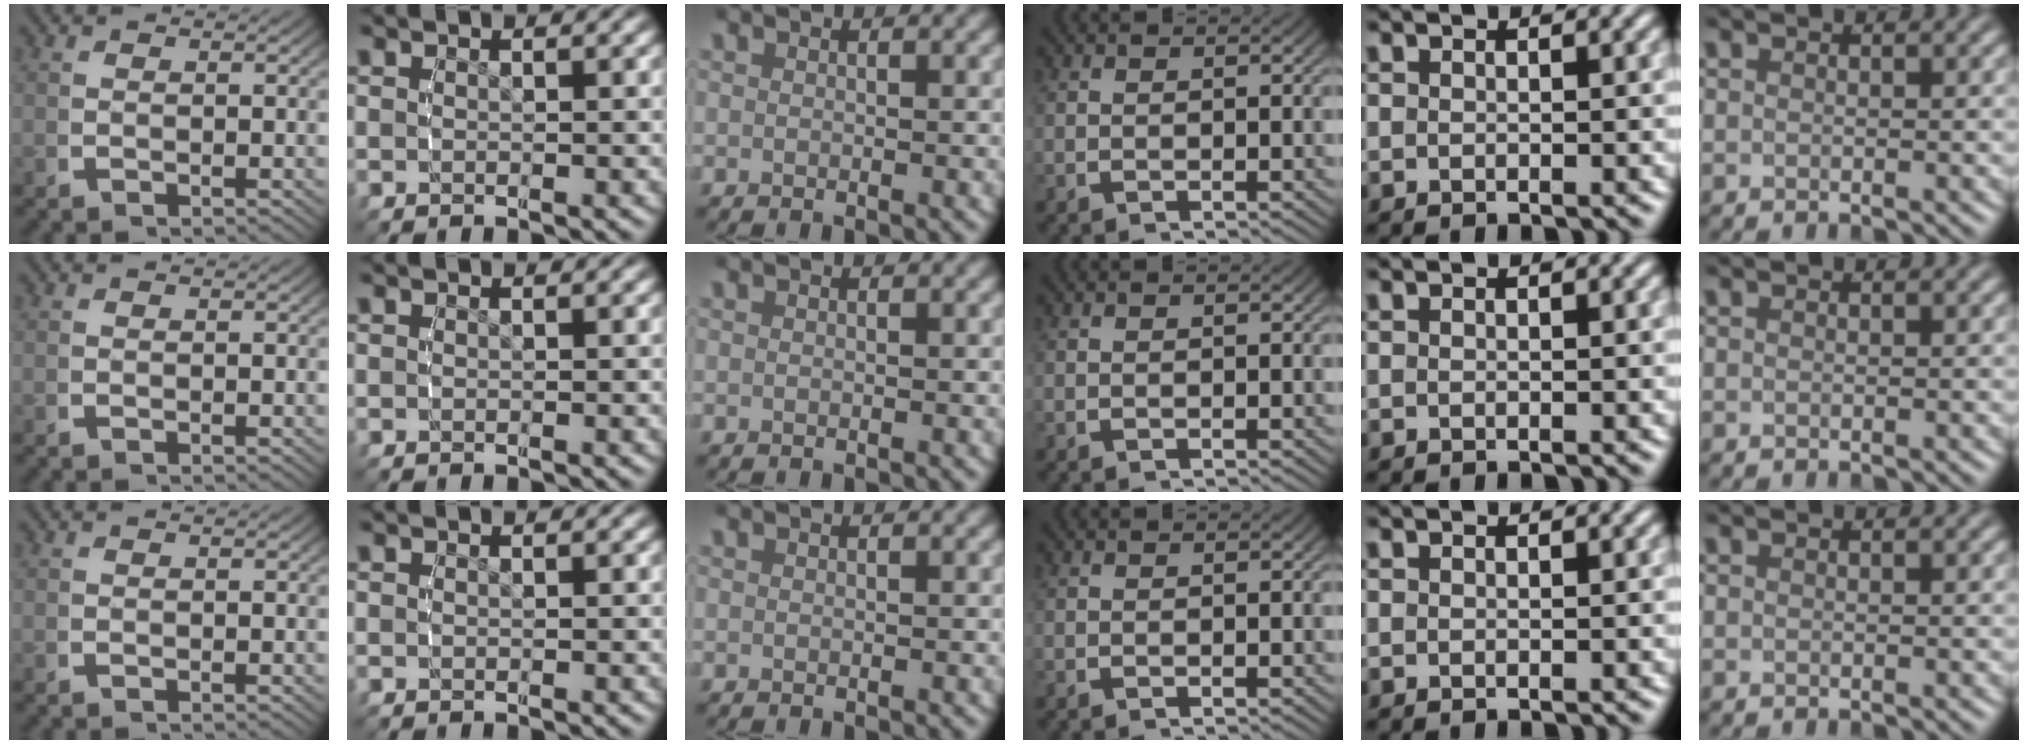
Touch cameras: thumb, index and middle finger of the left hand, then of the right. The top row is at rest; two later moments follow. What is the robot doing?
{"motion": "reach", "object": "router"}